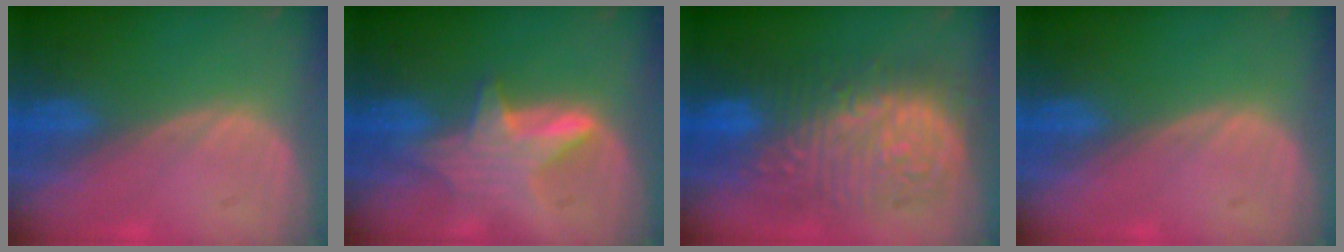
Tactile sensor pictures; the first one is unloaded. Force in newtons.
{"total": 6.0, "press": 6.0, "slide": 0.7}
{"total": 13.2, "press": 13.2, "slide": 1.4}
{"total": 0.0}